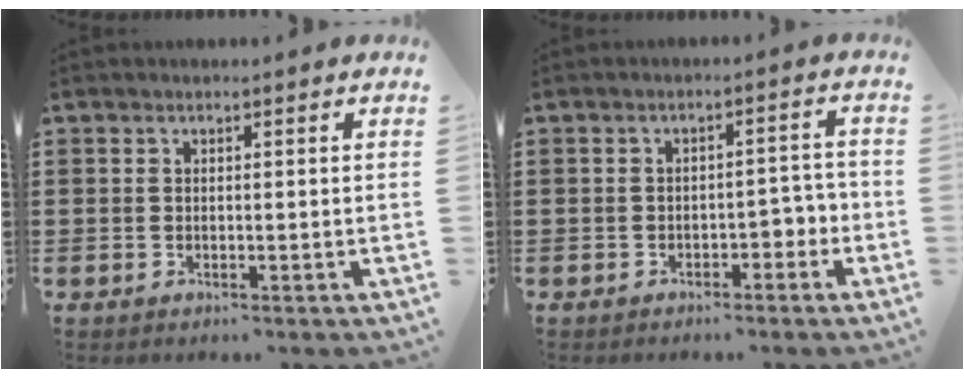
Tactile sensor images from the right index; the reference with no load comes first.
{"total": 3.0, "force": [-1.7, 1.6, 1.9], "torque": [-0.035, 0.006, -0.035]}